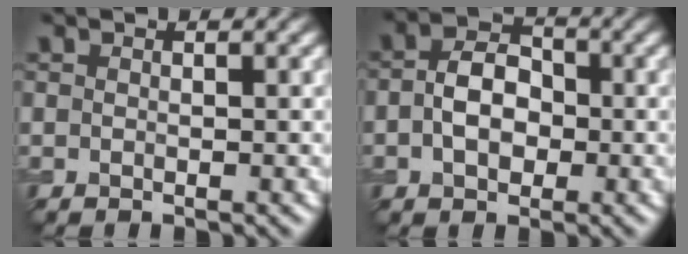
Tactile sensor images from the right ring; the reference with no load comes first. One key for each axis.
{"total": 4.3, "fx": -0.4, "fy": 3.0, "fz": 3.1, "tx": -0.054, "ty": 0.003, "tz": -0.013}